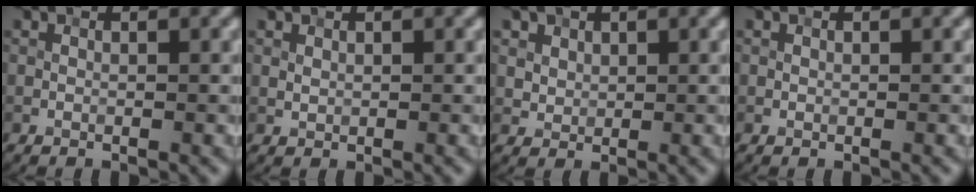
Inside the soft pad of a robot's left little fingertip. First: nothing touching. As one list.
[{"total": 0.7, "force": [0.4, 0.5, 0.3], "torque": [-0.008, 0.000, 0.011]}, {"total": 3.4, "force": [2.1, 2.4, 1.3], "torque": [-0.048, -0.003, 0.051]}, {"total": 0.0}]